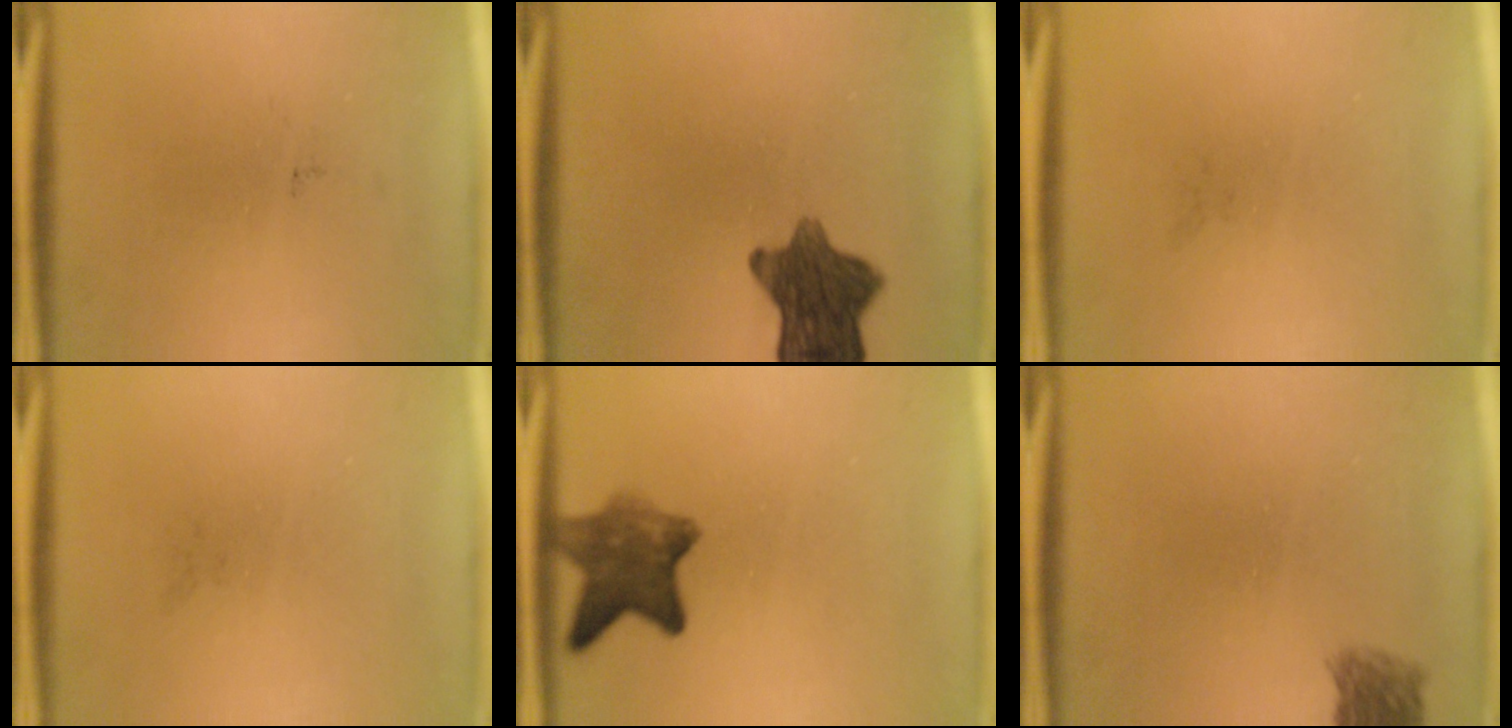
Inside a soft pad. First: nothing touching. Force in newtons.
{"total": 9.9}
{"total": 0.0}
{"total": 0.0}
{"total": 6.8}
{"total": 2.6}